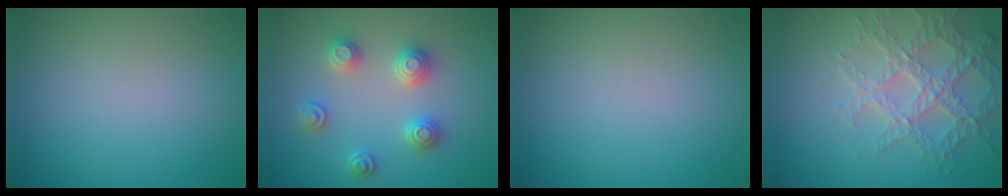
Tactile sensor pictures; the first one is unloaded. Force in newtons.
{"total": 3.0, "press": 3.0, "slide": 0.5}
{"total": 0.0}
{"total": 4.0, "press": 3.9, "slide": 1.0}